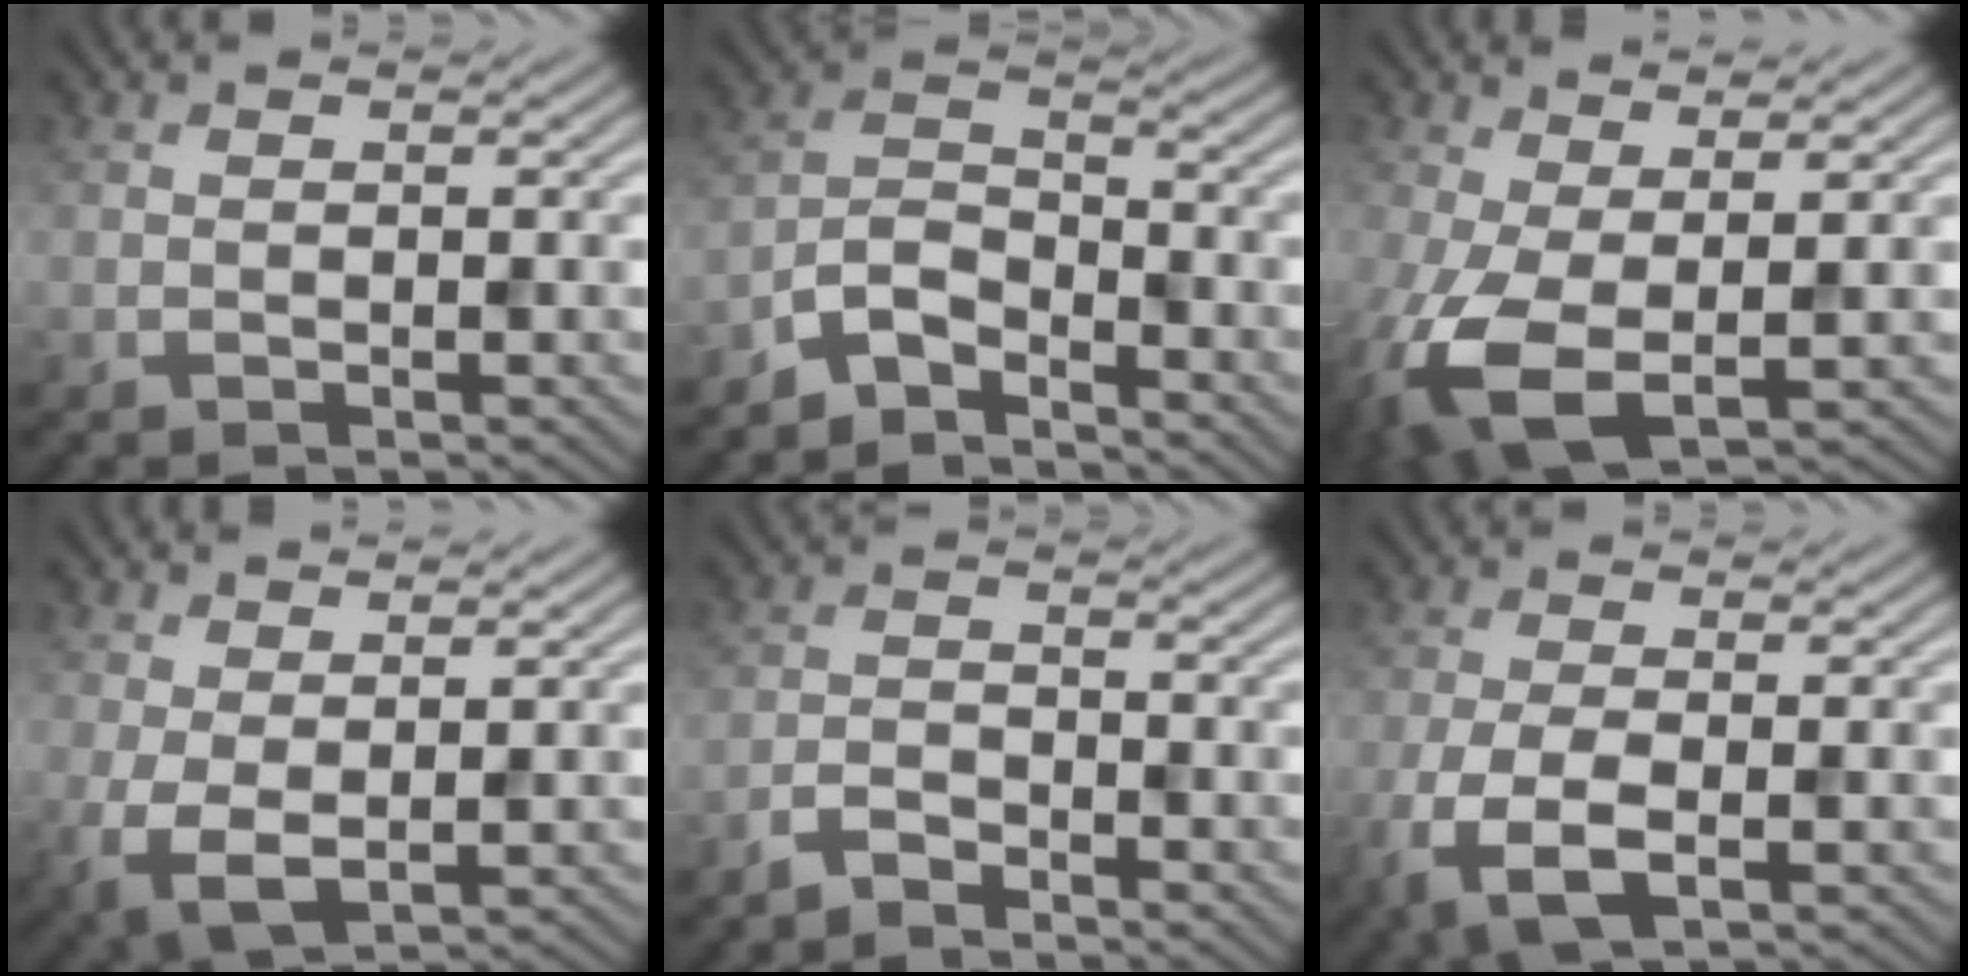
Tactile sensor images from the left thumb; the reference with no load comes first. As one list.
[{"total": 5.1, "force": [-4.2, 1.7, 2.3], "torque": [-0.045, 0.003, -0.099]}, {"total": 8.8, "force": [-1.3, 4.0, 7.7], "torque": [-0.188, -0.013, -0.028]}, {"total": 4.1, "force": [0.7, 2.0, 3.5], "torque": [-0.088, -0.006, 0.013]}, {"total": 2.8, "force": [-2.5, 0.7, 1.0], "torque": [-0.020, 0.001, -0.059]}, {"total": 6.4, "force": [-2.5, 2.8, 5.2], "torque": [-0.125, -0.014, -0.053]}]